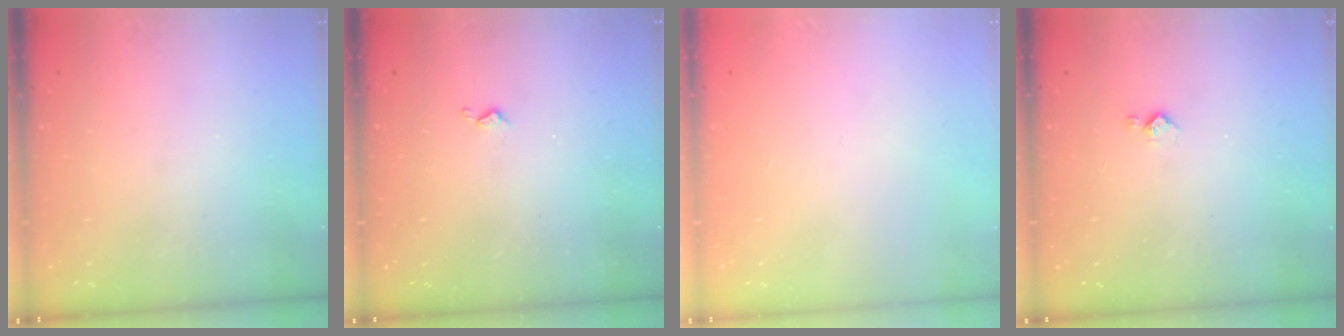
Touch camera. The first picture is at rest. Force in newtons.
{"total": 3.0, "press": 2.9, "slide": 0.4}
{"total": 0.0}
{"total": 2.8, "press": 2.7, "slide": 0.4}